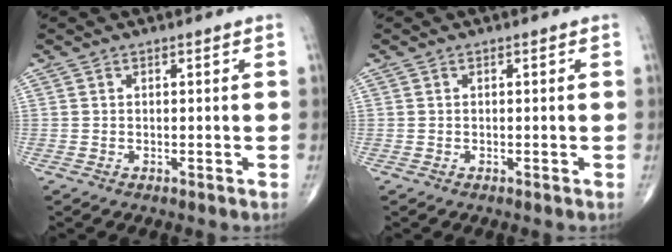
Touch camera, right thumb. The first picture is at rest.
{"total": 0.0}